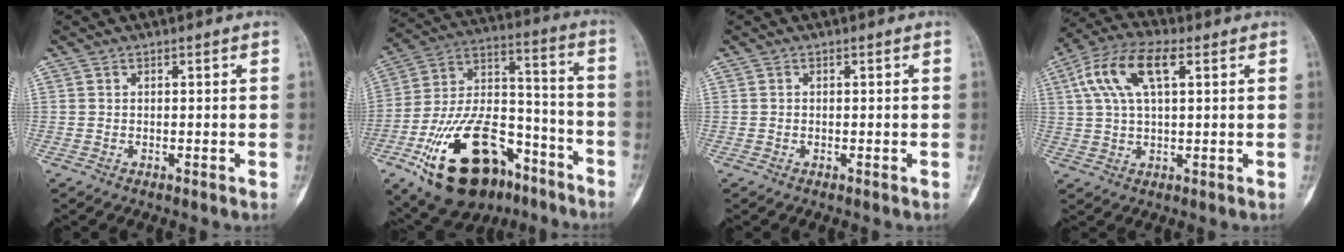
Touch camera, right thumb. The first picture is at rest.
{"total": 27.5, "force": [-14.8, 14.8, 18.0], "torque": [-0.338, 0.073, -0.241]}
{"total": 0.0}
{"total": 11.6, "force": [3.9, 5.1, 9.6], "torque": [-0.199, 0.023, 0.071]}